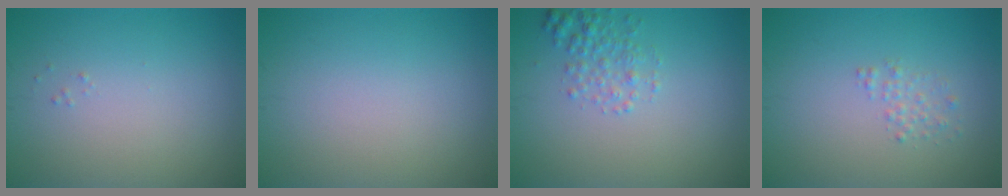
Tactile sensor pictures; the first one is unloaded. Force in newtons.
{"total": 0.0}
{"total": 2.0, "press": 2.0, "slide": 0.1}
{"total": 1.2, "press": 1.2, "slide": 0.0}